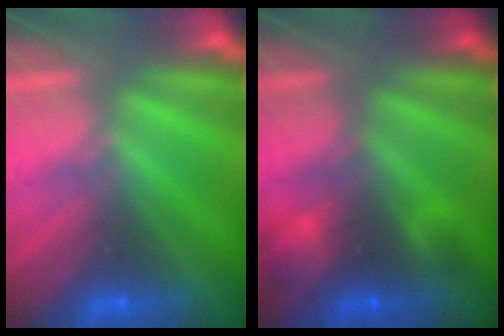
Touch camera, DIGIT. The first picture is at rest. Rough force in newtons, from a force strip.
{"total": 2.3}